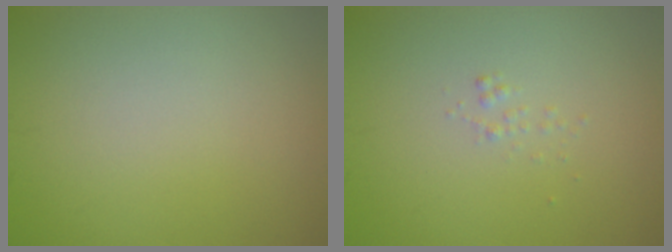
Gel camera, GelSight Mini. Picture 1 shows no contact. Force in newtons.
{"total": 0.5, "press": 0.5, "slide": 0.0}